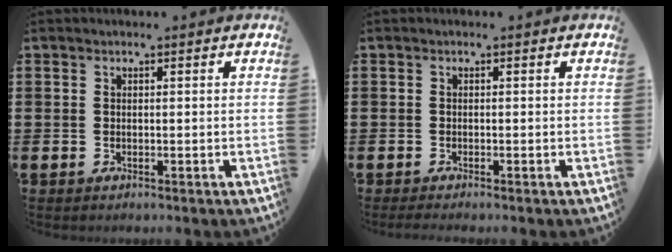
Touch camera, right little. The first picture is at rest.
{"total": 0.5, "force": [-0.4, 0.0, 0.4], "torque": [-0.005, -0.002, -0.007]}